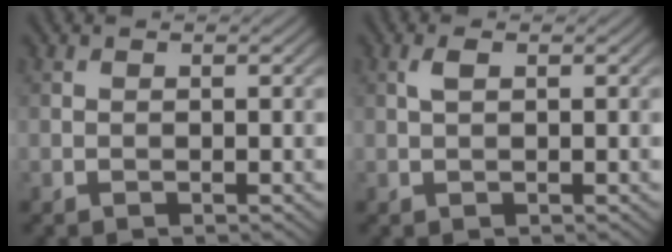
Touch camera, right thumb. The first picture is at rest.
{"total": 1.3, "force": [0.4, 0.5, 1.1], "torque": [-0.028, 0.003, 0.007]}